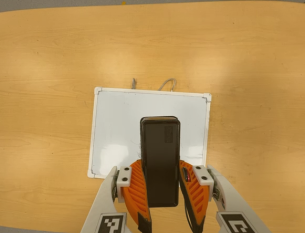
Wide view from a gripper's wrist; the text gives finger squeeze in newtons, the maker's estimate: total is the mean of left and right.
{"total": 6.4, "left": 5.5, "right": 7.2}